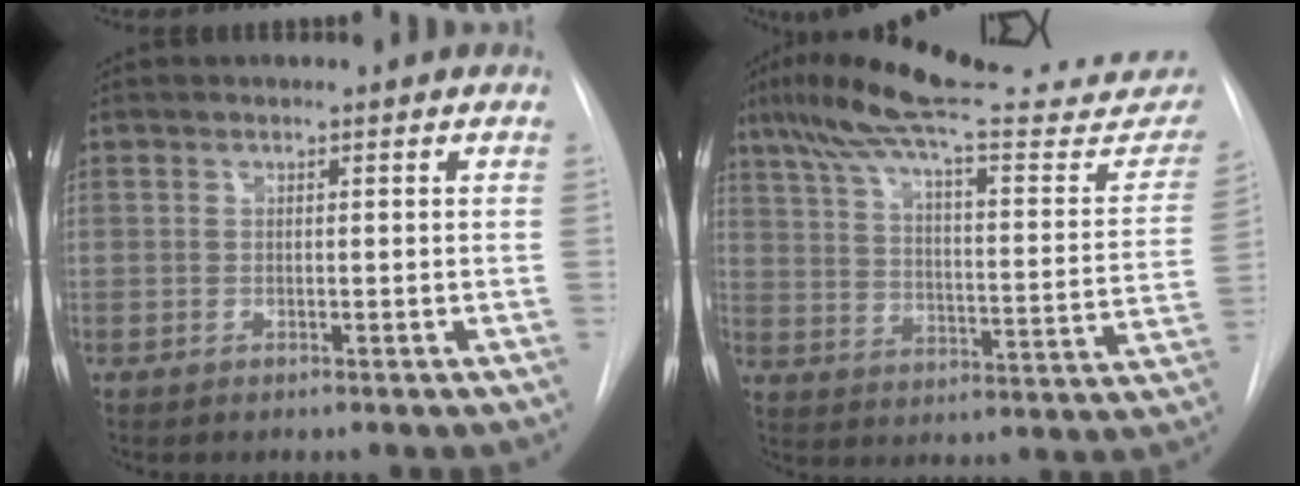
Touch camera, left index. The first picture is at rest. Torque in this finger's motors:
{"motor_torque": [0.23, -0.51, 0.20, 0.08]}